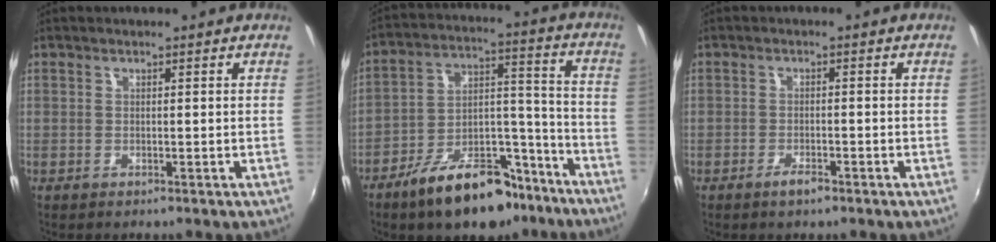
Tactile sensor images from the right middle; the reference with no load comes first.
{"total": 17.7, "force": [-12.2, 8.0, 10.1], "torque": [-0.164, 0.029, -0.178]}
{"total": 2.1, "force": [-1.6, 0.6, 1.3], "torque": [-0.030, -0.001, -0.030]}